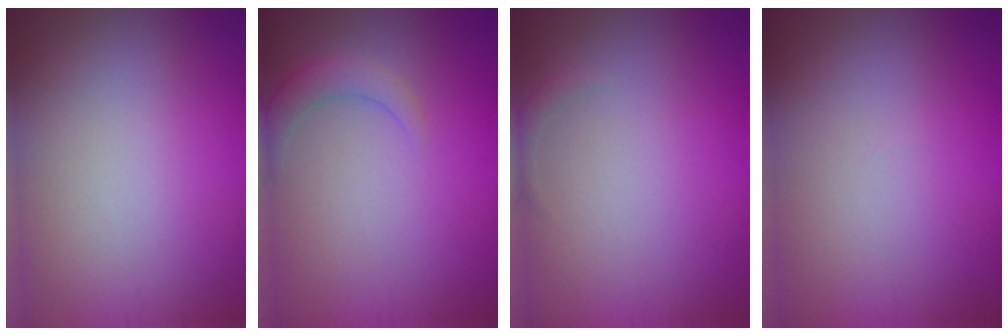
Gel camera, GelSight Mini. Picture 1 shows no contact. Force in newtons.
{"total": 2.1, "press": 2.1, "slide": 0.2}
{"total": 0.7, "press": 0.7, "slide": 0.1}
{"total": 0.0}